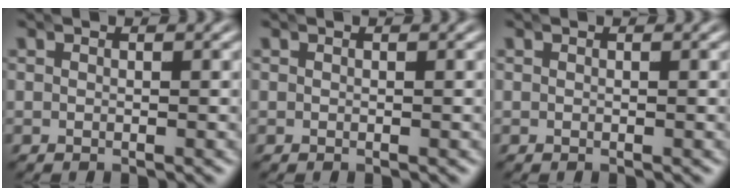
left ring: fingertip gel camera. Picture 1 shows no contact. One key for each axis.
{"total": 0.0}
{"total": 0.0}